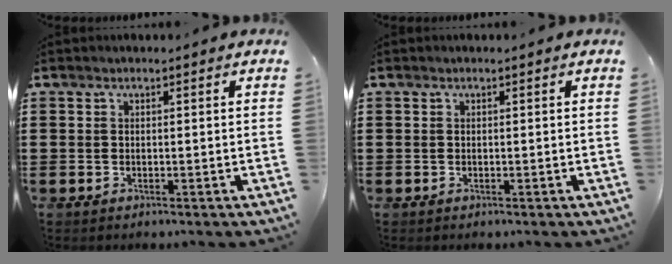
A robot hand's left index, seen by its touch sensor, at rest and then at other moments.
{"total": 0.0}